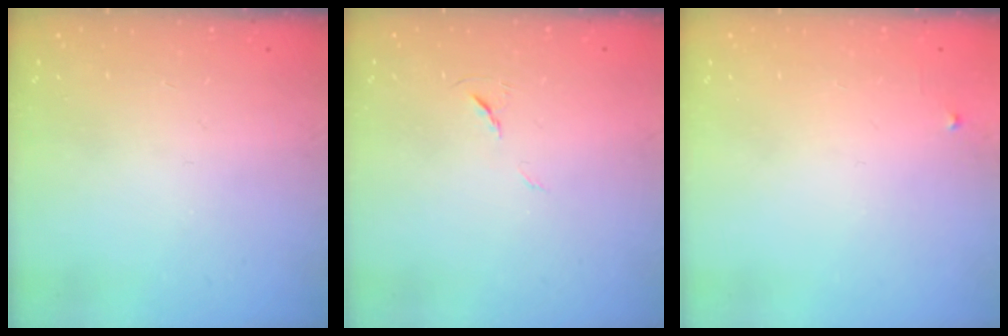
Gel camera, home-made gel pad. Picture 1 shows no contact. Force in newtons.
{"total": 5.1, "press": 4.7, "slide": 2.1}
{"total": 2.4, "press": 2.3, "slide": 0.4}